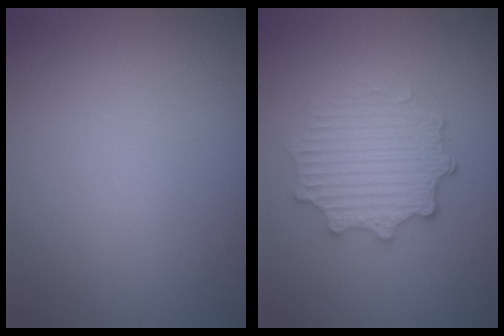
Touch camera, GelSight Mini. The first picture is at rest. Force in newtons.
{"total": 4.5, "press": 3.7, "slide": 2.6}